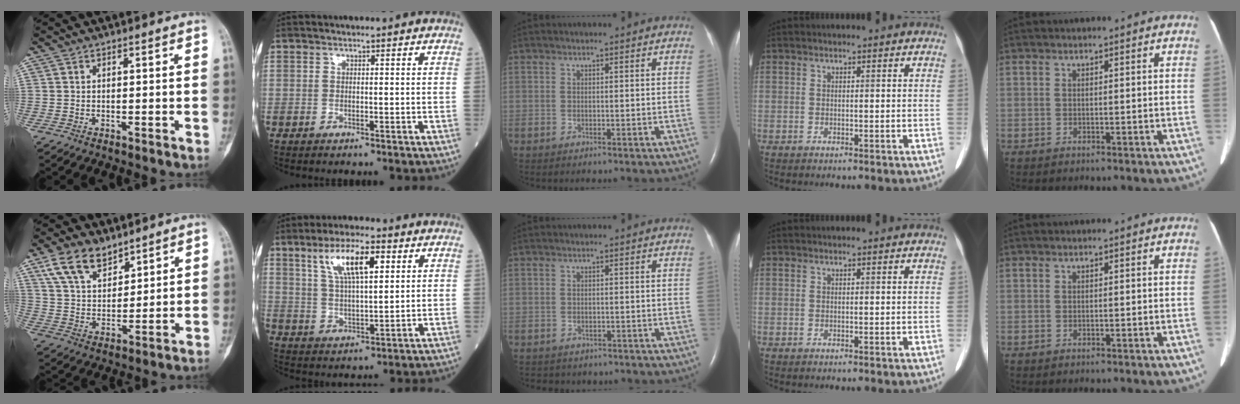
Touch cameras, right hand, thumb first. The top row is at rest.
{"thumb": {"total": 10.1, "force": [6.9, 5.3, 5.1], "torque": [-0.079, -0.031, 0.140]}, "index": {"total": 10.1, "force": [4.5, 2.5, 8.7], "torque": [-0.161, 0.011, 0.085]}, "middle": {"total": 3.6, "force": [-3.0, 1.9, 0.6], "torque": [-0.014, 0.004, -0.033]}}